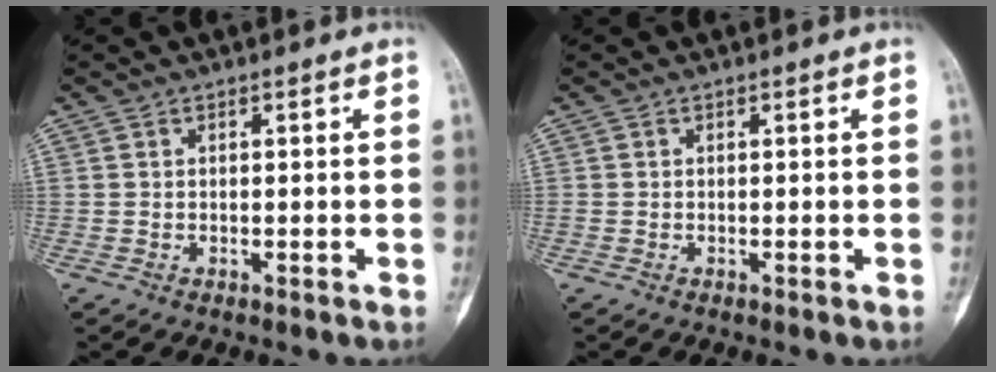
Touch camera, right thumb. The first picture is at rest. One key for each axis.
{"total": 0.0}